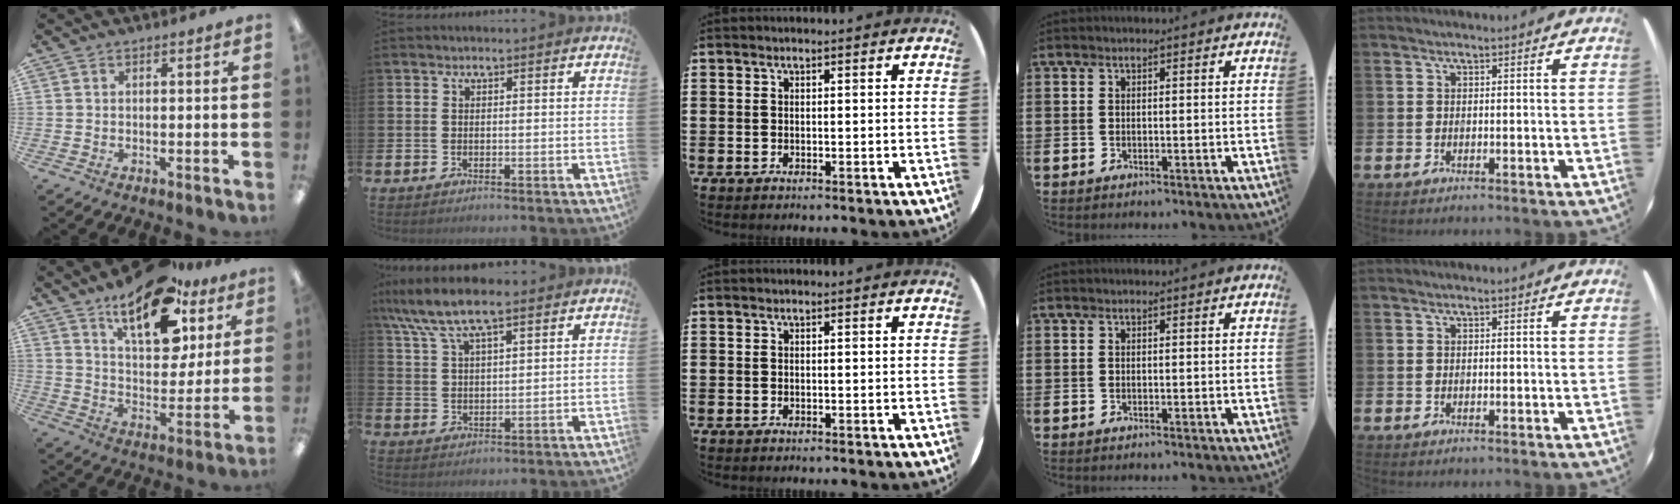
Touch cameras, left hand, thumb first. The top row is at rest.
{"thumb": {"total": 17.9, "force": [11.1, 8.3, 11.3], "torque": [-0.171, -0.049, 0.188]}, "index": {"total": 8.4, "force": [6.9, 2.1, 4.3], "torque": [-0.110, -0.012, 0.126]}}